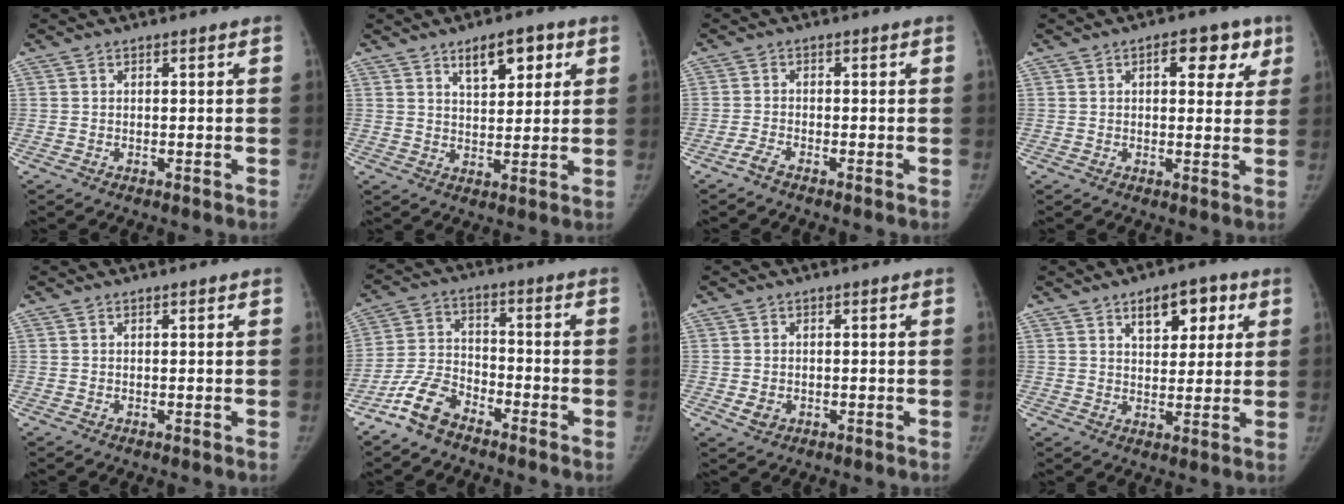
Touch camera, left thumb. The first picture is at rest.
{"total": 7.6, "force": [4.0, 3.6, 5.4], "torque": [-0.057, -0.019, 0.062]}
{"total": 1.8, "force": [-1.6, 0.1, 0.9], "torque": [-0.029, 0.003, -0.036]}
{"total": 7.8, "force": [3.4, 4.2, 5.5], "torque": [-0.032, -0.004, 0.036]}
{"total": 0.0}
{"total": 8.5, "force": [-6.0, 4.2, 4.2], "torque": [-0.087, 0.033, -0.124]}
{"total": 2.3, "force": [-0.7, 1.8, 1.2], "torque": [-0.017, 0.000, -0.005]}
{"total": 8.4, "force": [4.0, 4.8, 5.7], "torque": [-0.046, -0.012, 0.056]}